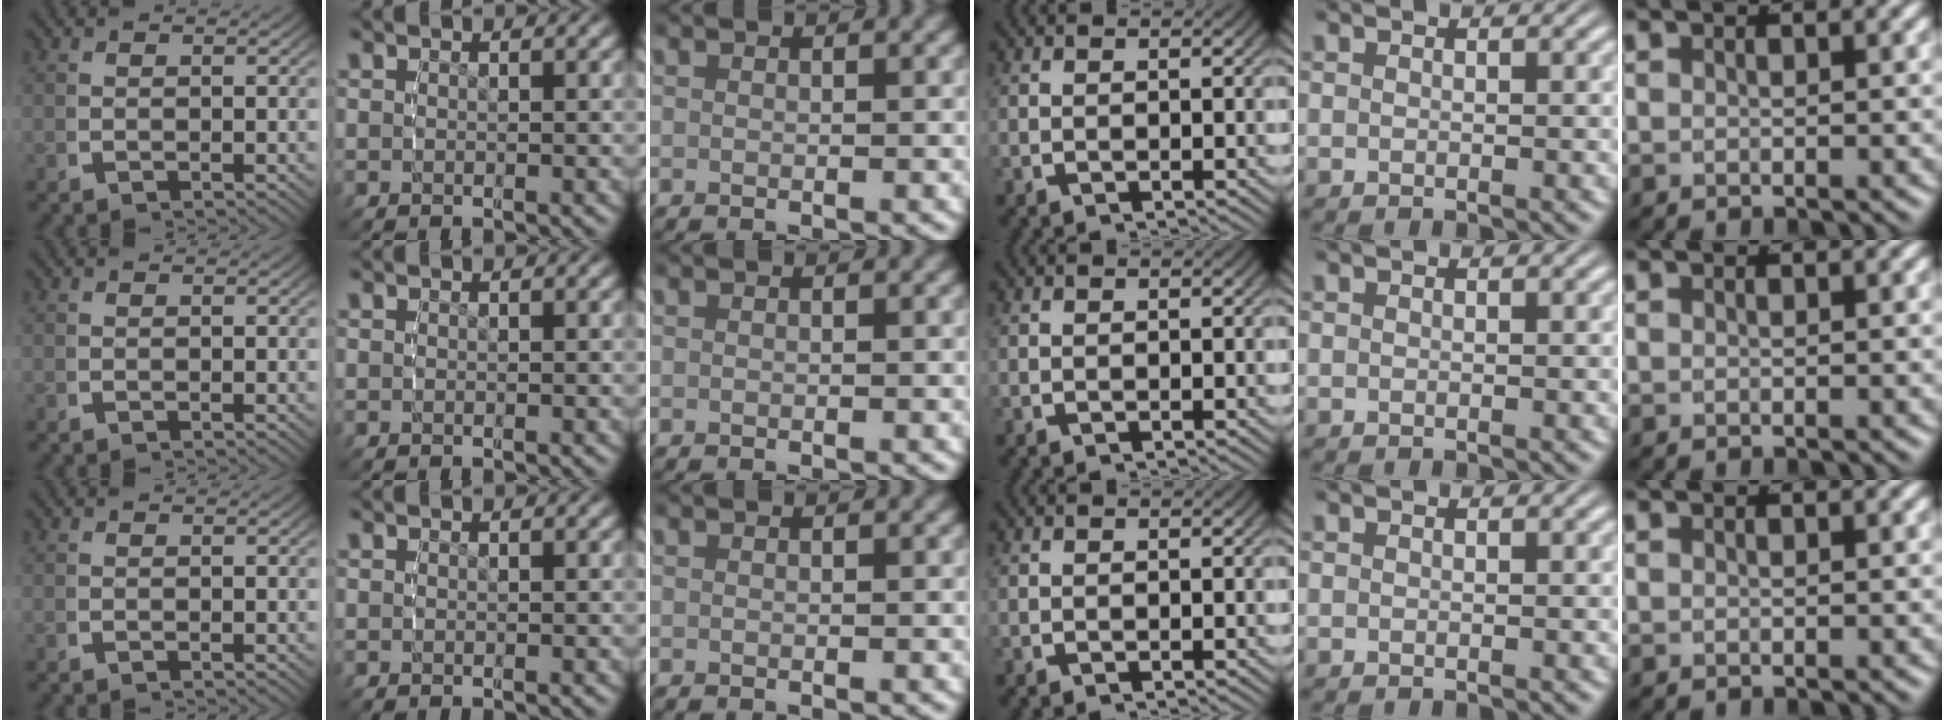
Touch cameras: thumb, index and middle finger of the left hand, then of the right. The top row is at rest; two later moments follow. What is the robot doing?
{"motion": "reach", "object": "paper towel"}